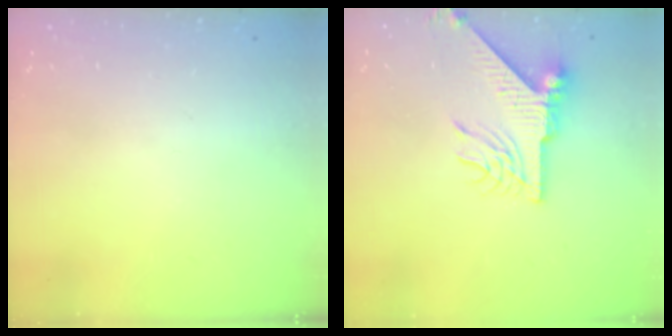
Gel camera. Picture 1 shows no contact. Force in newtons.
{"total": 8.9, "press": 8.9, "slide": 1.1}